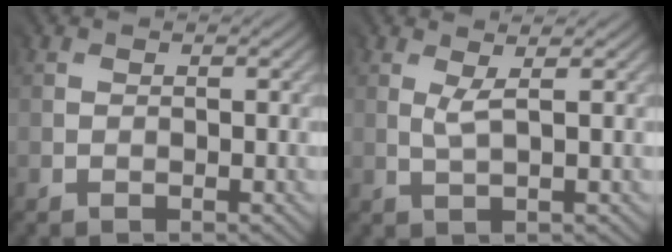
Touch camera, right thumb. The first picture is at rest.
{"total": 1.5, "force": [1.4, -0.4, 0.3], "torque": [-0.011, 0.004, 0.029]}